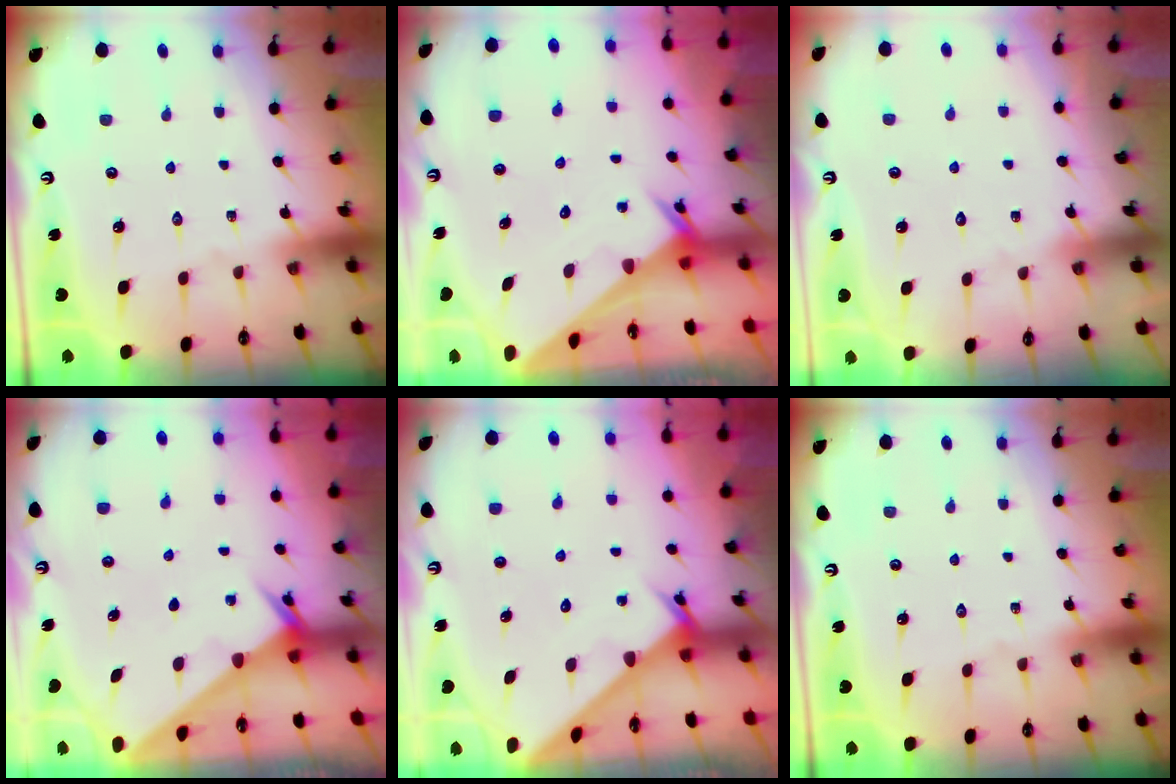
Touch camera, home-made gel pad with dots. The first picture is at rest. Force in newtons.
{"total": 3.3, "press": 3.3, "slide": 0.3}
{"total": 2.9, "press": 2.9, "slide": 0.4}
{"total": 1.9, "press": 1.9, "slide": 0.0}
{"total": 3.8, "press": 3.8, "slide": 0.3}
{"total": 0.0}